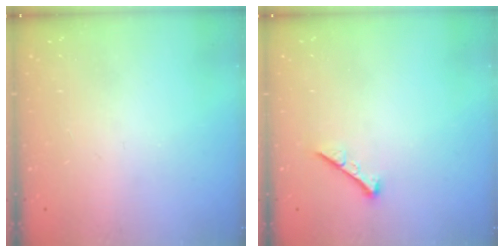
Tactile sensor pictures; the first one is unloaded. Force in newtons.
{"total": 0.0}